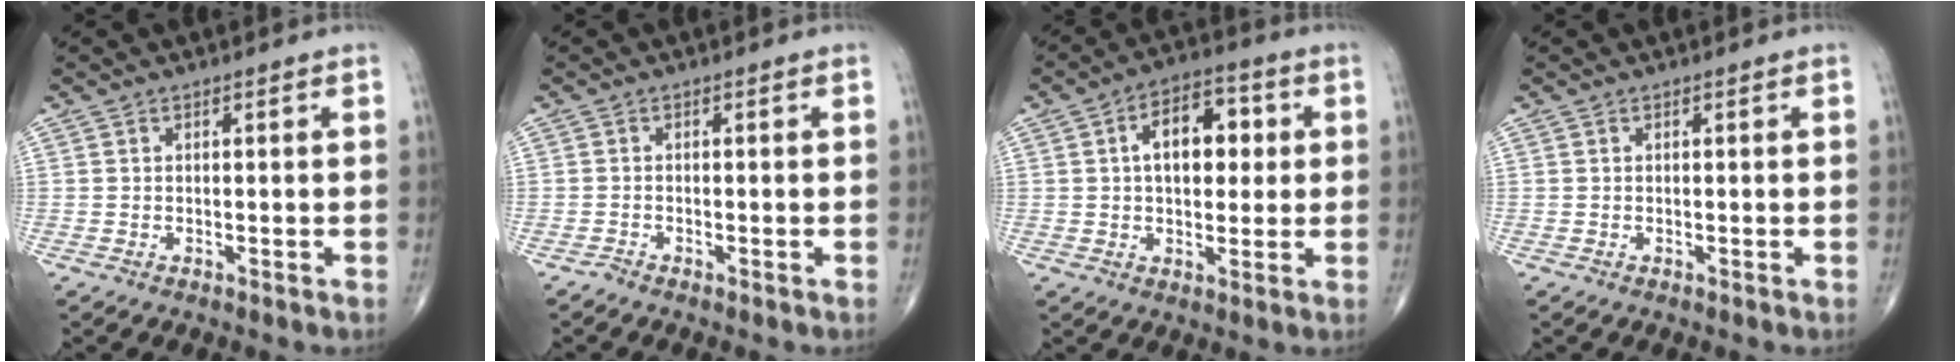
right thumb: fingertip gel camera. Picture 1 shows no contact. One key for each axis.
{"total": 0.7, "fx": -0.7, "fy": 0.1, "fz": 0.1, "tx": -0.006, "ty": -0.002, "tz": -0.018}
{"total": 11.1, "fx": 2.0, "fy": 6.6, "fz": 8.7, "tx": -0.103, "ty": 0.014, "tz": 0.026}
{"total": 0.0}